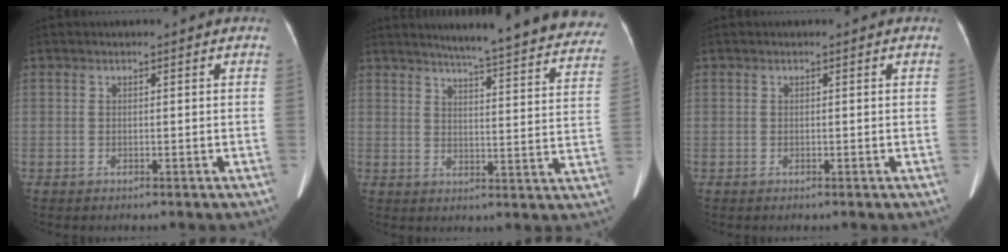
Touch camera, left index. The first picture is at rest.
{"total": 26.3, "force": [23.8, 2.1, 10.8], "torque": [-0.138, -0.073, 0.271]}
{"total": 0.0}